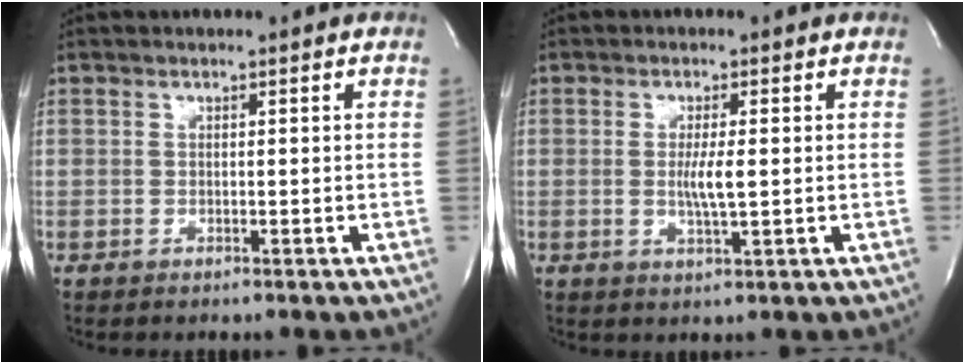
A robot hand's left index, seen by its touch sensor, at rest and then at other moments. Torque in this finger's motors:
{"motor_torque": [0.36, -0.02, 0.06, 0.05]}